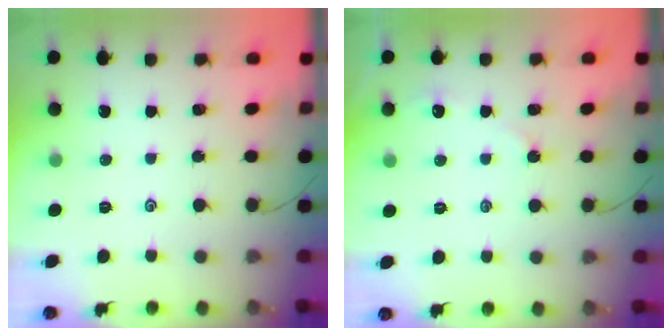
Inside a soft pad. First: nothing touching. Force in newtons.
{"total": 2.9, "press": 2.8, "slide": 0.3}